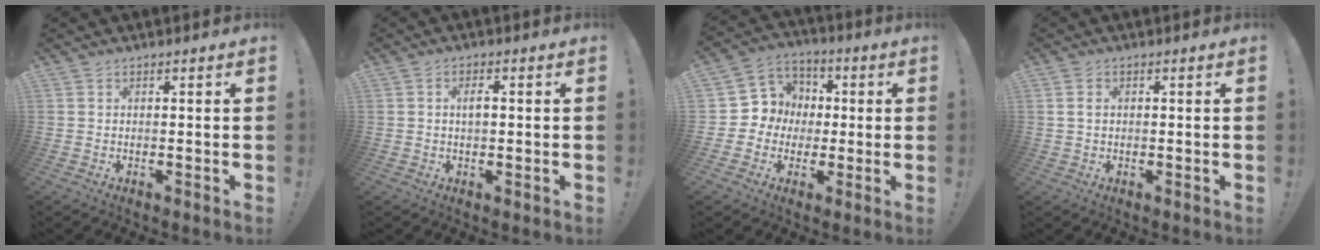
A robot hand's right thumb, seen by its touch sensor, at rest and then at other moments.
{"total": 2.7, "force": [0.4, 0.9, 2.5], "torque": [-0.042, 0.003, 0.004]}
{"total": 8.7, "force": [-1.3, 8.5, 1.5], "torque": [-0.025, 0.012, -0.014]}
{"total": 2.0, "force": [0.6, 1.4, 1.4], "torque": [-0.027, 0.003, 0.011]}